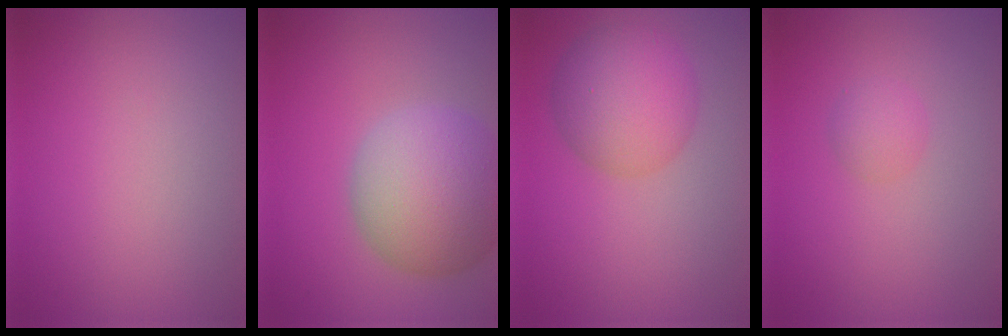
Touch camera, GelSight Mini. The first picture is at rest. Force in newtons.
{"total": 9.0, "press": 9.0, "slide": 0.4}
{"total": 5.9, "press": 5.8, "slide": 0.2}
{"total": 1.5, "press": 1.5, "slide": 0.1}